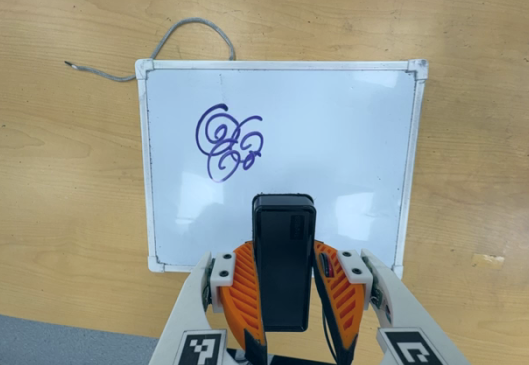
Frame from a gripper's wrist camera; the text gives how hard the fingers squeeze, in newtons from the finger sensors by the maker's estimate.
{"total": 4.5, "left": 3.1, "right": 5.9}